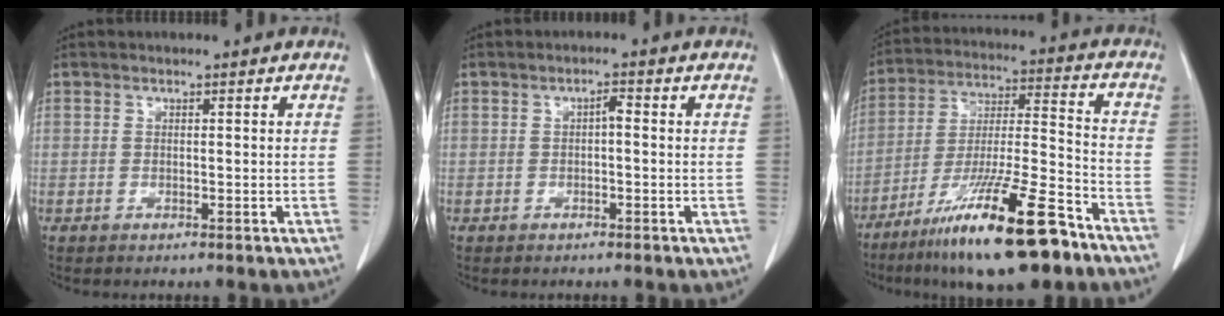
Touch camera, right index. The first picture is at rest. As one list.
[{"total": 1.4, "force": [0.0, 0.5, 1.4], "torque": [-0.022, 0.005, -0.001]}, {"total": 19.9, "force": [-13.1, 2.2, 14.7], "torque": [-0.240, -0.023, -0.229]}]